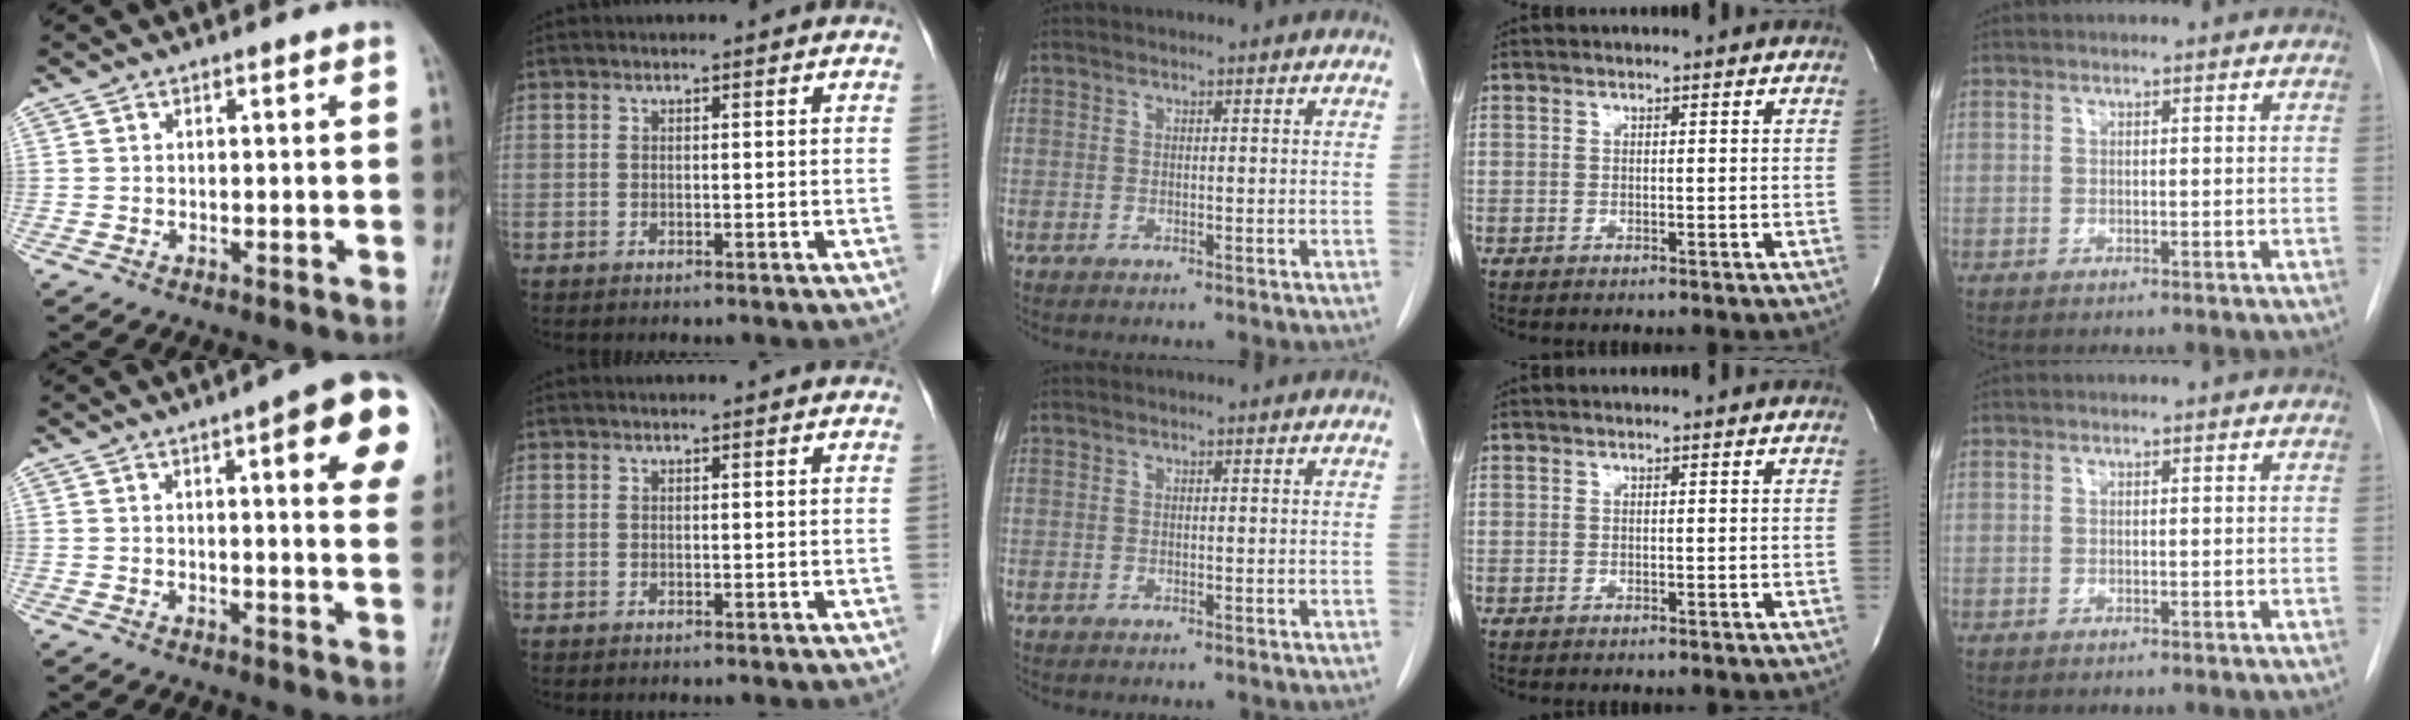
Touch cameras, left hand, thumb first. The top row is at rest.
{"thumb": {"total": 14.0, "force": [5.3, 3.0, 12.6], "torque": [-0.128, -0.012, 0.056]}, "index": {"total": 1.3, "force": [1.2, 0.1, 0.3], "torque": [-0.010, 0.009, 0.014]}}